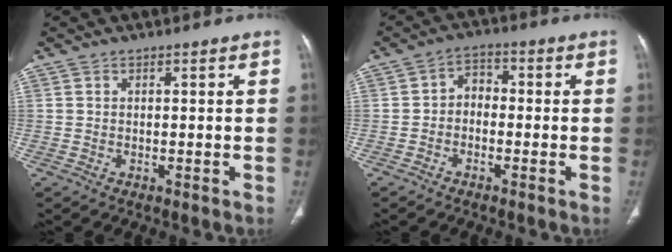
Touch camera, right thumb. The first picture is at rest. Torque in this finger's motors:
{"motor_torque": [-0.81, -0.02, -0.16, 0.26, 0.09]}